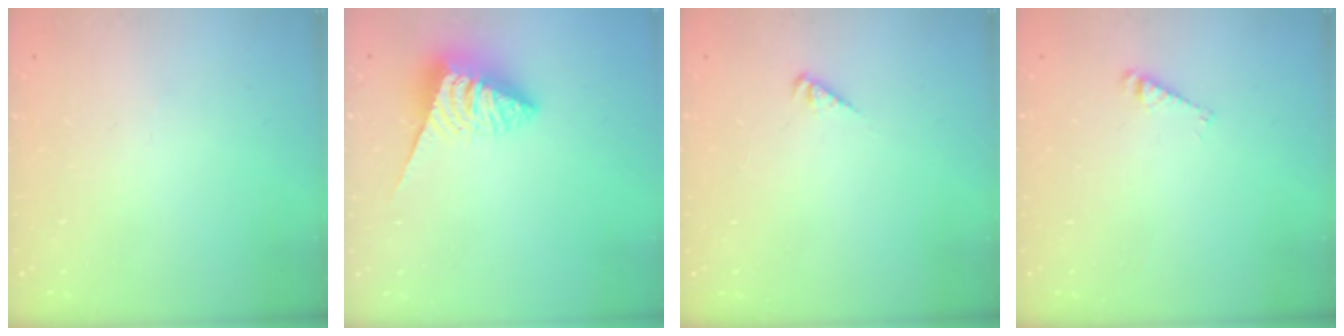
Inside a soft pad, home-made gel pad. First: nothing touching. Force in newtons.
{"total": 4.7, "press": 4.7, "slide": 0.3}
{"total": 2.1, "press": 2.0, "slide": 0.5}
{"total": 2.9, "press": 2.9, "slide": 0.4}